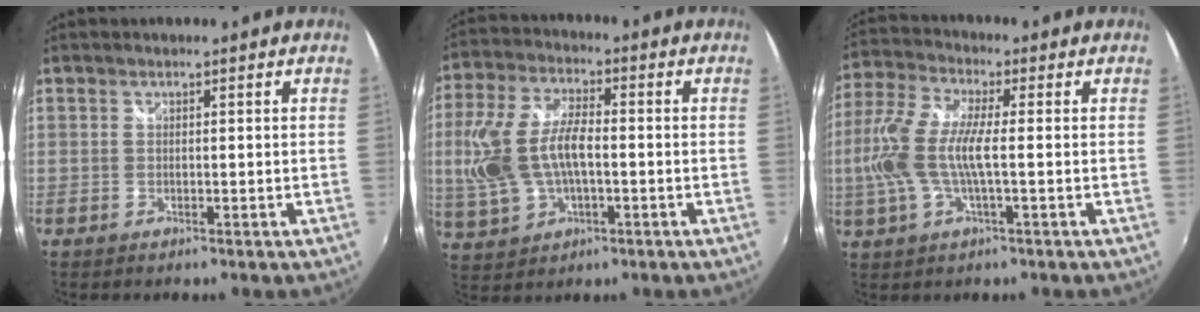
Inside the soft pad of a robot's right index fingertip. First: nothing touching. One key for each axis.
{"total": 13.9, "fx": -0.9, "fy": 7.5, "fz": 11.6, "tx": -0.257, "ty": 0.009, "tz": -0.011}
{"total": 11.7, "fx": -0.9, "fy": 3.0, "fz": 11.3, "tx": -0.242, "ty": 0.003, "tz": -0.020}